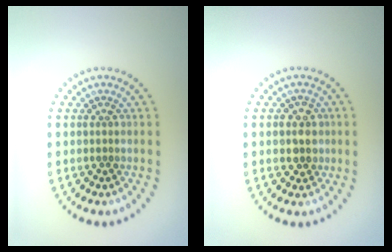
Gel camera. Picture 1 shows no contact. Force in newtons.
{"total": 2.3, "press": 2.1, "slide": 0.8}